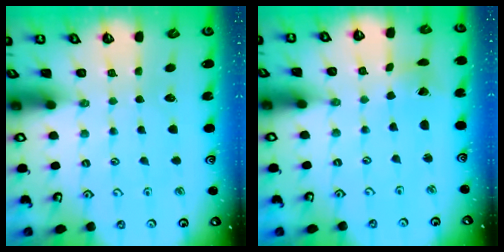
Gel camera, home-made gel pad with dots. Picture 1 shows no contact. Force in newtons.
{"total": 1.3, "press": 1.3, "slide": 0.3}